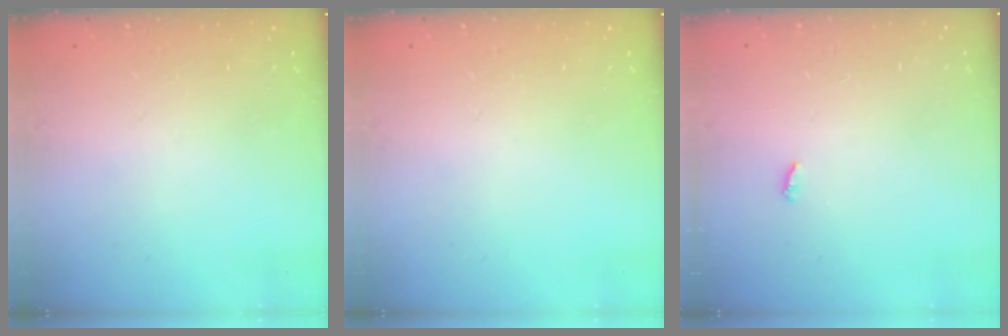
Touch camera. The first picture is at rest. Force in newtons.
{"total": 0.0}
{"total": 2.3, "press": 2.3, "slide": 0.2}